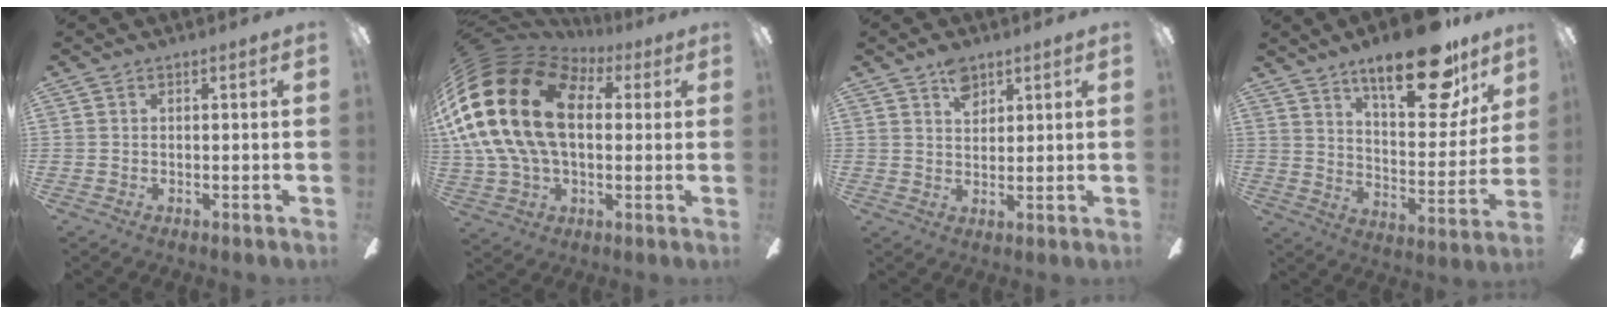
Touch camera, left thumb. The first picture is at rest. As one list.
[{"total": 27.4, "force": [4.2, 18.2, 20.1], "torque": [-0.425, 0.003, 0.072]}, {"total": 8.4, "force": [5.4, 5.2, 3.7], "torque": [-0.050, -0.020, 0.098]}, {"total": 21.5, "force": [15.4, 7.3, 13.1], "torque": [-0.186, -0.095, 0.250]}]